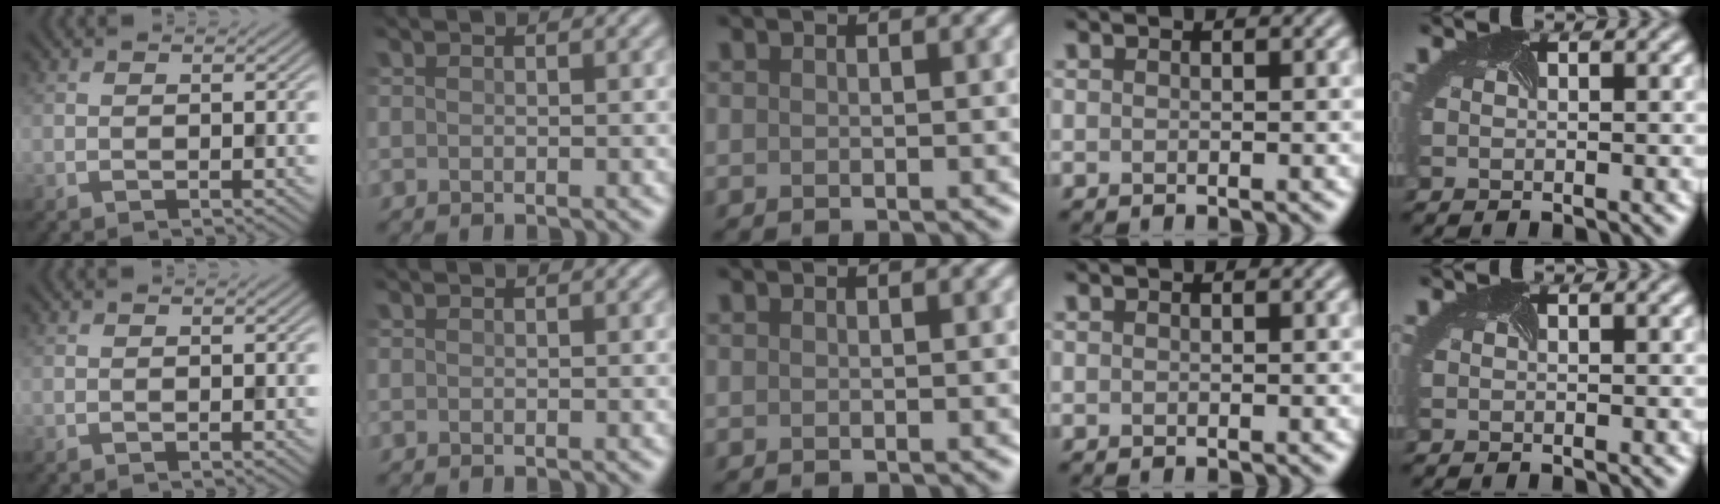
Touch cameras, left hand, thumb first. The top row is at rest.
{}